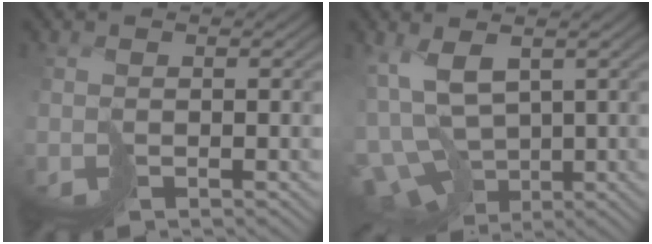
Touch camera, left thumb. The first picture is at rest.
{"total": 10.9, "force": [-2.0, 6.3, 8.7], "torque": [-0.194, -0.031, -0.022]}